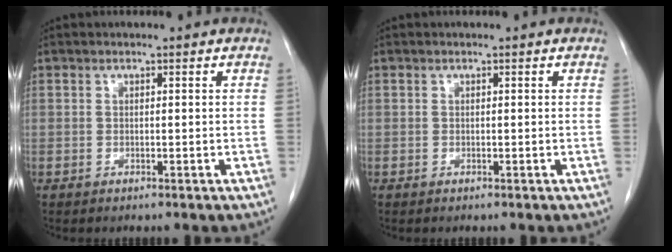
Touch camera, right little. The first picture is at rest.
{"total": 0.0}